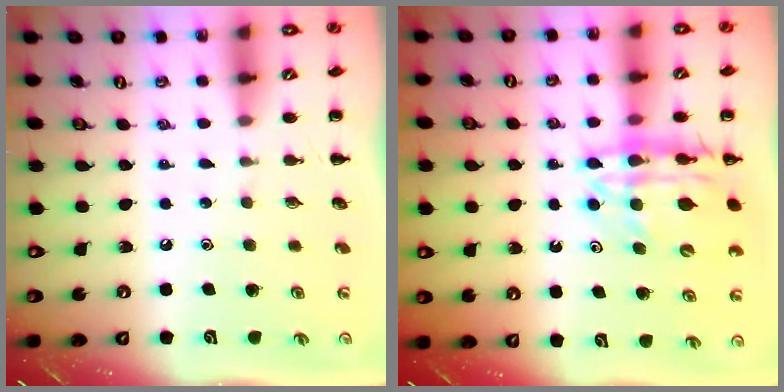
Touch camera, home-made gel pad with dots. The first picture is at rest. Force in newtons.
{"total": 16.9, "press": 16.5, "slide": 4.0}